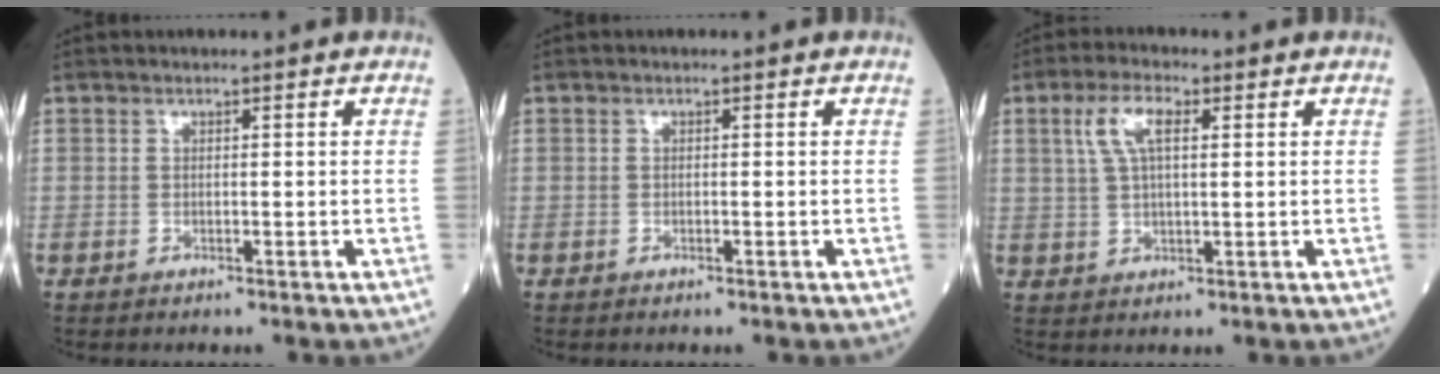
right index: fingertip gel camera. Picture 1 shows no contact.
{"total": 0.0}
{"total": 5.7, "force": [2.1, 1.8, 5.0], "torque": [-0.111, 0.014, 0.045]}